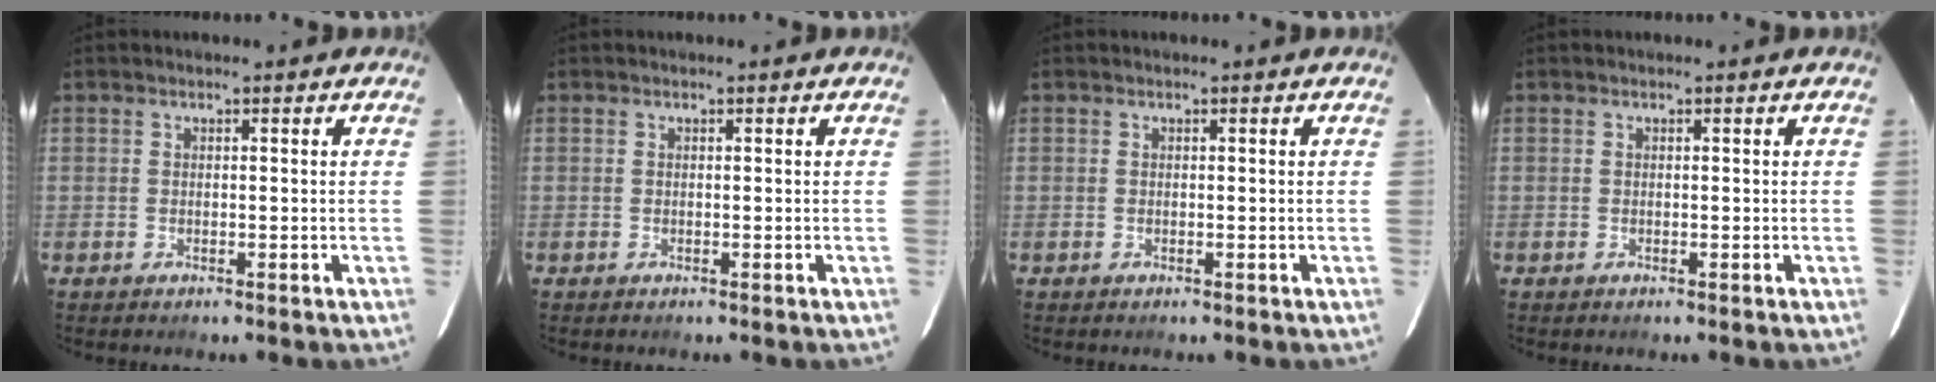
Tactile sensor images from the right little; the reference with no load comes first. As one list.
[{"total": 0.0}, {"total": 0.0}, {"total": 0.0}]